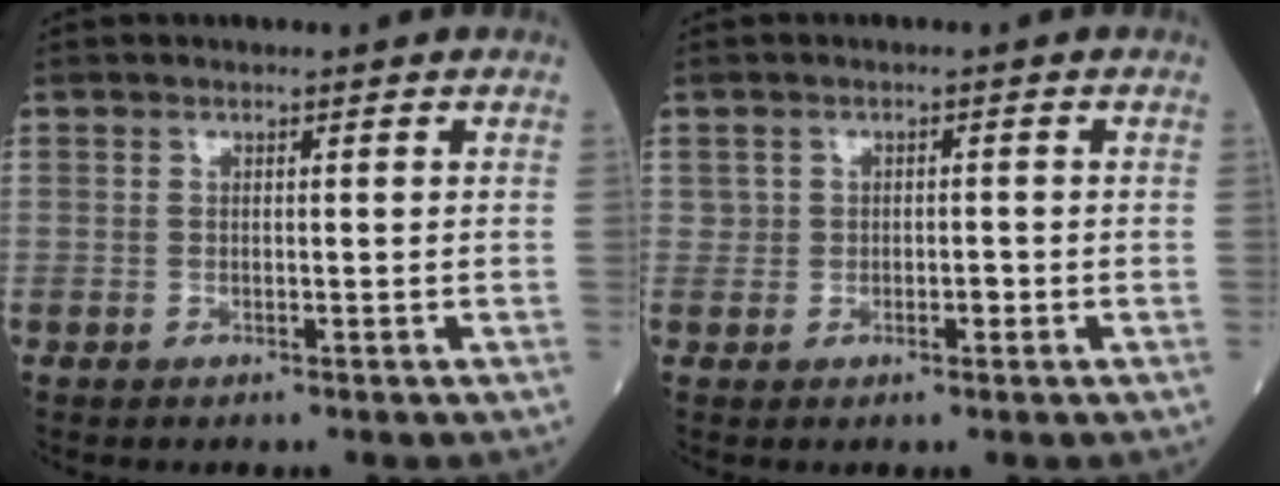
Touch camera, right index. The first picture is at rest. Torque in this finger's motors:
{"motor_torque": [-0.18, -0.03, -0.03, -0.02]}